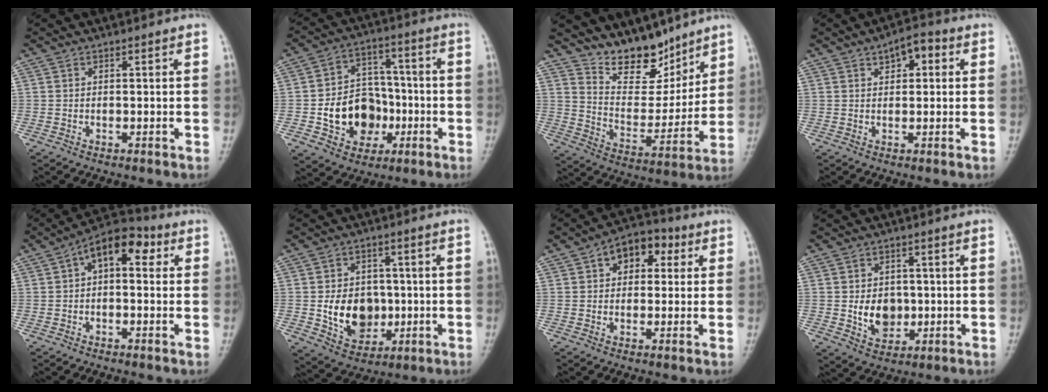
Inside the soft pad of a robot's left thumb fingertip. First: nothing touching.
{"total": 13.5, "force": [-3.3, 10.9, 7.3], "torque": [-0.068, 0.037, -0.051]}
{"total": 13.8, "force": [11.2, 6.5, 5.0], "torque": [-0.040, -0.079, 0.200]}
{"total": 5.0, "force": [1.9, 2.8, 3.7], "torque": [-0.031, 0.007, 0.018]}
{"total": 9.7, "force": [2.3, 5.7, 7.5], "torque": [-0.084, 0.031, 0.022]}
{"total": 11.6, "force": [-1.0, 9.0, 7.3], "torque": [-0.078, -0.001, -0.006]}
{"total": 8.7, "force": [2.7, 6.0, 5.7], "torque": [-0.041, 0.014, 0.029]}
{"total": 7.3, "force": [-0.4, 5.7, 4.6], "torque": [-0.042, -0.001, 0.001]}